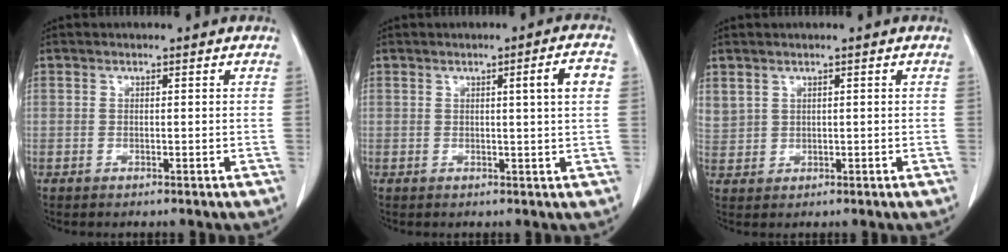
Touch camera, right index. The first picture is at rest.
{"total": 4.2, "force": [1.0, -0.5, 4.1], "torque": [-0.055, 0.001, 0.013]}
{"total": 3.0, "force": [1.9, 2.2, 0.9], "torque": [-0.023, 0.009, 0.050]}